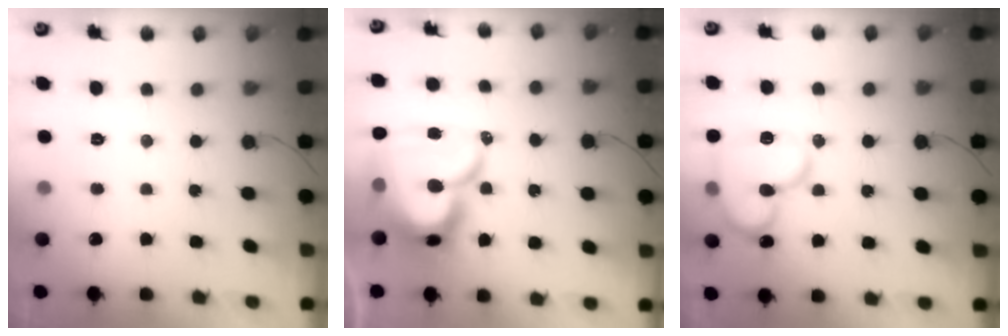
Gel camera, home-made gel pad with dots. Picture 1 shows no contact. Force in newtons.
{"total": 23.0, "press": 23.0, "slide": 1.9}
{"total": 16.0, "press": 15.9, "slide": 1.8}